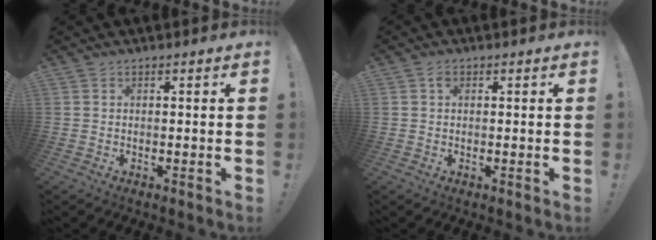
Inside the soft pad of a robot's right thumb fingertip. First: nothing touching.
{"total": 1.2, "force": [0.3, 0.9, 0.7], "torque": [-0.015, 0.003, 0.006]}